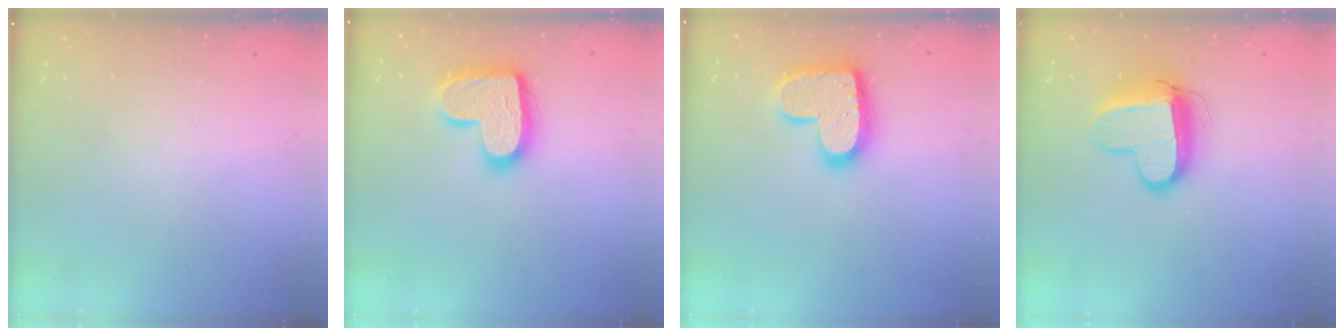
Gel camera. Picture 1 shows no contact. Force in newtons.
{"total": 17.3, "press": 17.3, "slide": 1.1}
{"total": 20.1, "press": 20.1, "slide": 1.3}
{"total": 12.4, "press": 12.3, "slide": 1.3}